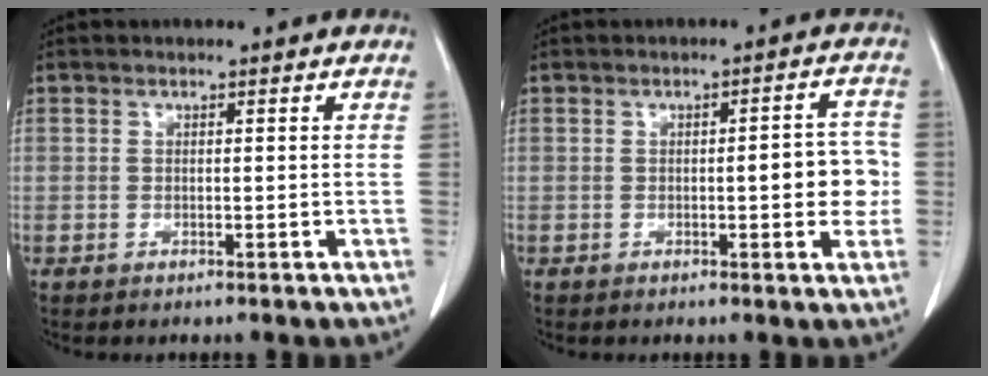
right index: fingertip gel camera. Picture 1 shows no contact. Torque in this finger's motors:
{"motor_torque": [0.53, 0.04, 0.22, 0.04]}